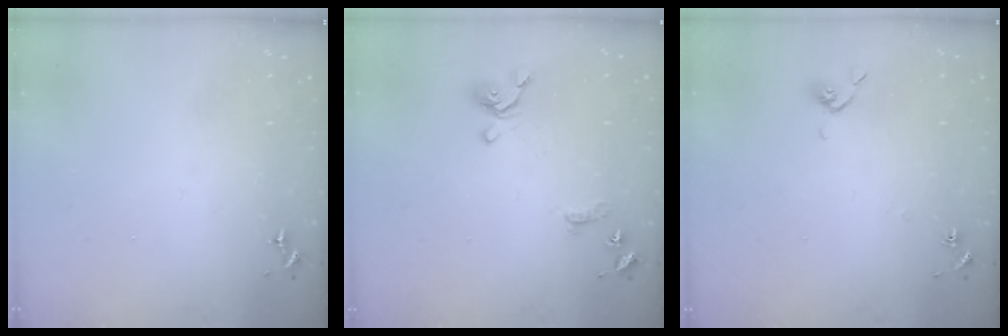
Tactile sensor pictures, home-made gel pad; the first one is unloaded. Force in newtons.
{"total": 11.3, "press": 11.2, "slide": 1.3}
{"total": 5.9, "press": 5.8, "slide": 0.8}